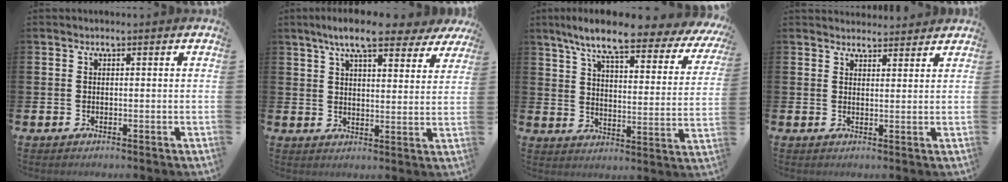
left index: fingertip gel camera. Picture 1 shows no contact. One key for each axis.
{"total": 9.0, "fx": 7.6, "fy": 1.9, "fz": 4.5, "tx": -0.090, "ty": -0.020, "tz": 0.133}
{"total": 9.0, "fx": 7.5, "fy": 1.0, "fz": 4.9, "tx": -0.119, "ty": -0.046, "tz": 0.123}
{"total": 2.7, "fx": 2.6, "fy": 0.6, "fz": -0.2, "tx": 0.007, "ty": -0.015, "tz": 0.047}